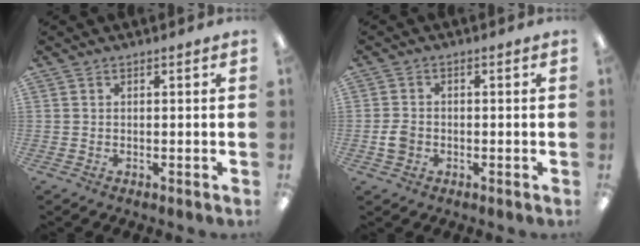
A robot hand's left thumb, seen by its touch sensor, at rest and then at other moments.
{"total": 3.6, "force": [-1.0, 2.9, 1.9], "torque": [-0.029, 0.008, -0.018]}